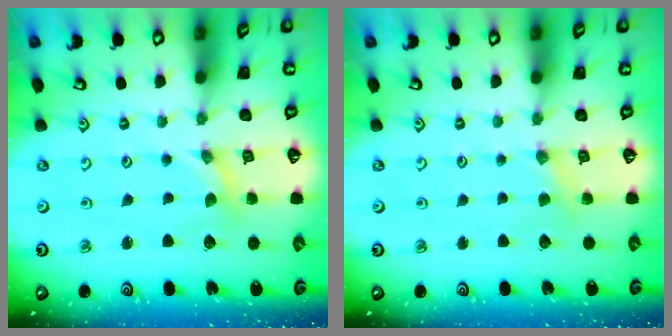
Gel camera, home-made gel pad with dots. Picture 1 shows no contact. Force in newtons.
{"total": 3.0, "press": 3.0, "slide": 0.4}